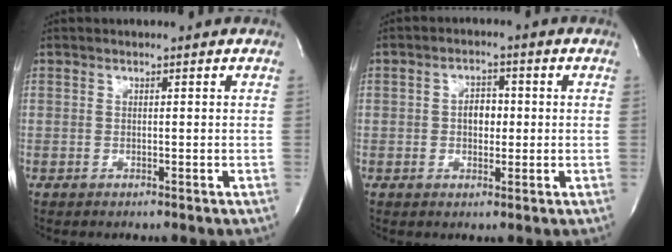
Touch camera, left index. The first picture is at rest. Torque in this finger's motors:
{"motor_torque": [0.07, 0.01, 0.03, 0.02]}